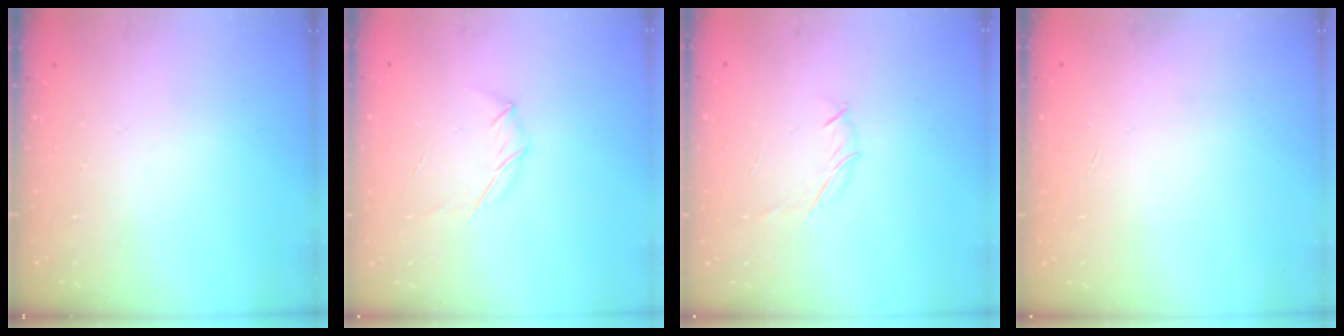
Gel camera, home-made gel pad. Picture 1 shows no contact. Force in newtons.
{"total": 4.0, "press": 3.9, "slide": 0.9}
{"total": 3.9, "press": 3.8, "slide": 0.8}
{"total": 0.0}